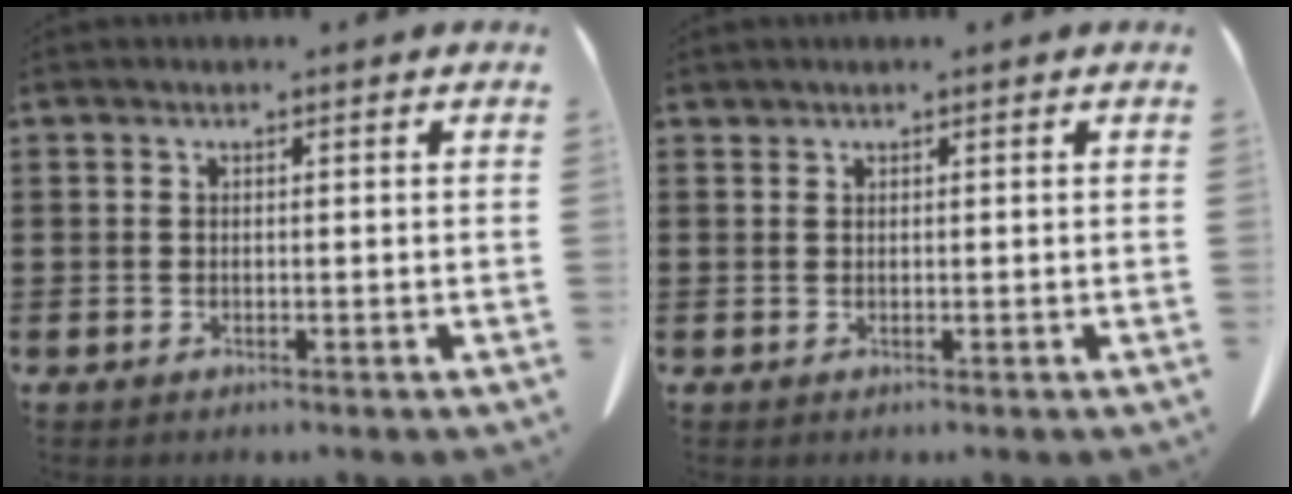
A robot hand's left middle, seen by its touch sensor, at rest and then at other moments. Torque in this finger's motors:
{"motor_torque": [0.01, 0.12, -0.04, -0.02]}